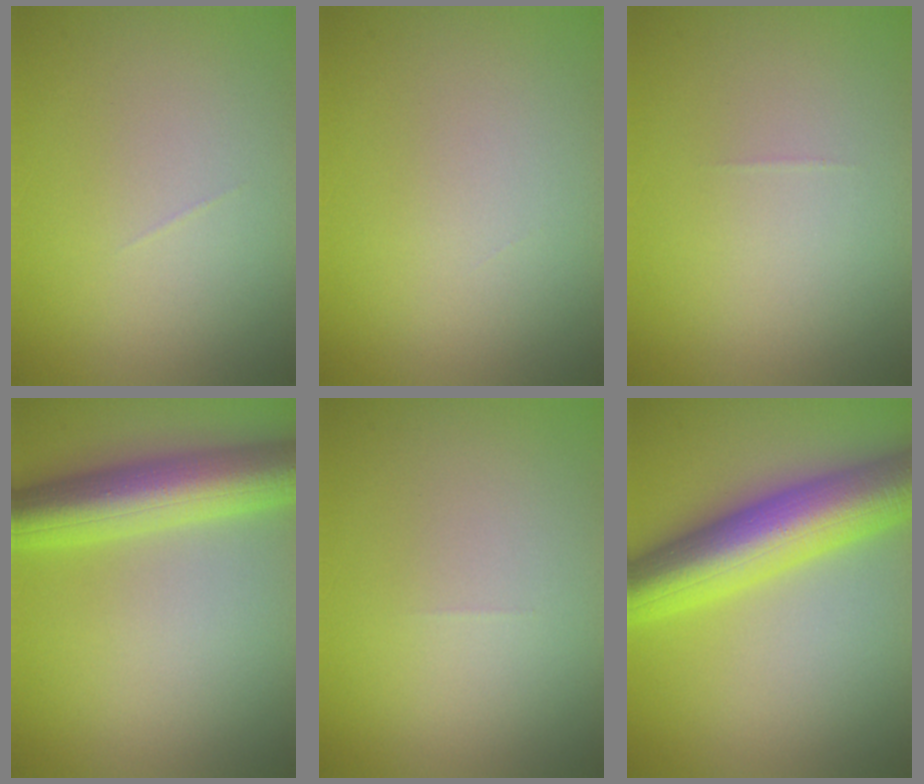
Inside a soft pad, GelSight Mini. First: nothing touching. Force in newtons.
{"total": 0.0}
{"total": 0.0}
{"total": 8.5, "press": 8.4, "slide": 0.1}
{"total": 0.0}
{"total": 10.7, "press": 10.7, "slide": 0.1}